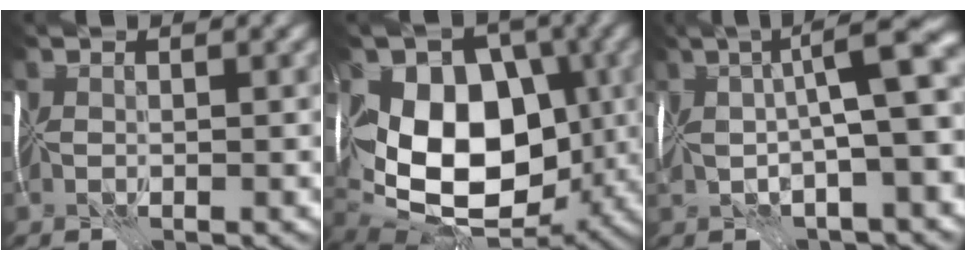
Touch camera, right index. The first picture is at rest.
{"total": 13.2, "force": [0.3, 9.1, 9.6], "torque": [-0.134, -0.009, 0.006]}
{"total": 9.3, "force": [1.3, 2.0, 9.0], "torque": [-0.144, 0.016, 0.016]}